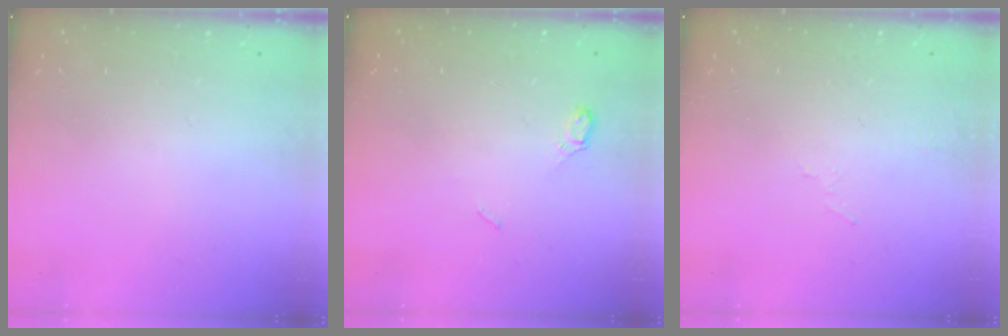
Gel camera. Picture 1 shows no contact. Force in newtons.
{"total": 4.6, "press": 4.6, "slide": 0.6}
{"total": 4.1, "press": 3.2, "slide": 2.6}